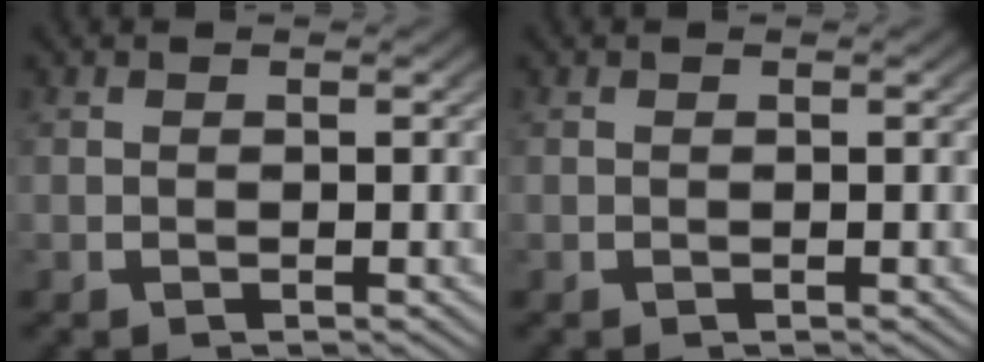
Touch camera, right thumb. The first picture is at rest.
{"total": 0.0}